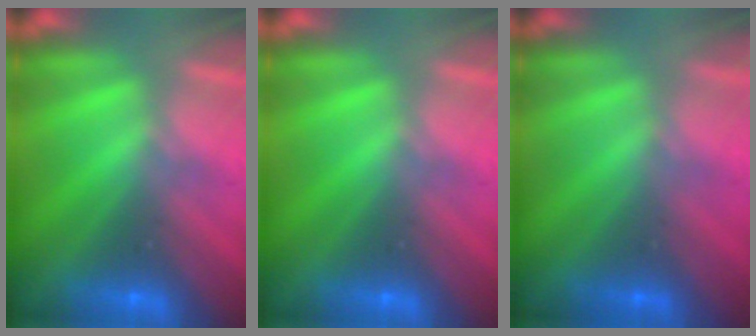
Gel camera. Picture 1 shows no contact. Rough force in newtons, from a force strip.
{"total": 0.0}
{"total": 2.5}